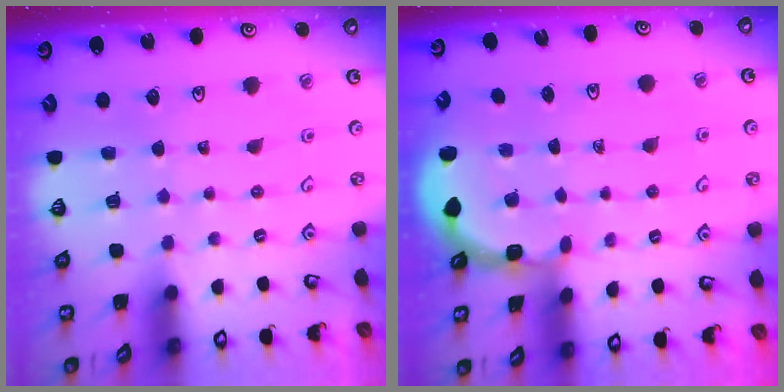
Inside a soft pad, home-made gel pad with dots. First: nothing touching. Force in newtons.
{"total": 2.1, "press": 2.1, "slide": 0.1}